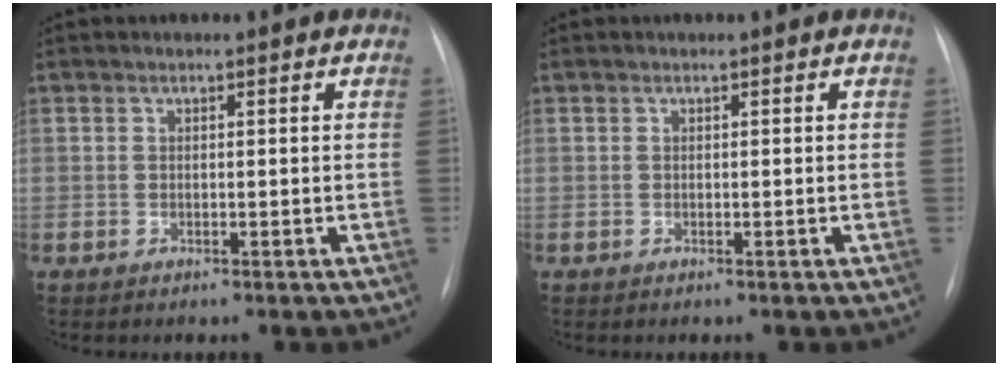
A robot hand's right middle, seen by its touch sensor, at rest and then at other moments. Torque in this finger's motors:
{"motor_torque": [0.02, -0.02, 0.02, 0.00]}